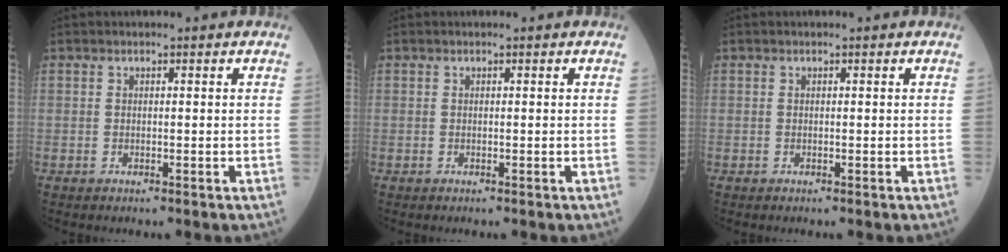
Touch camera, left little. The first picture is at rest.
{"total": 0.0}
{"total": 0.0}